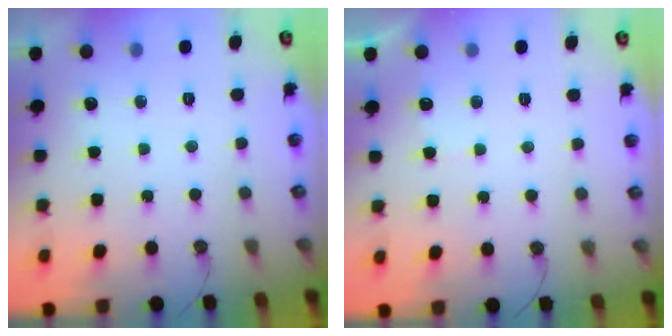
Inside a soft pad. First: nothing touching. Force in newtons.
{"total": 2.5, "press": 2.5, "slide": 0.5}